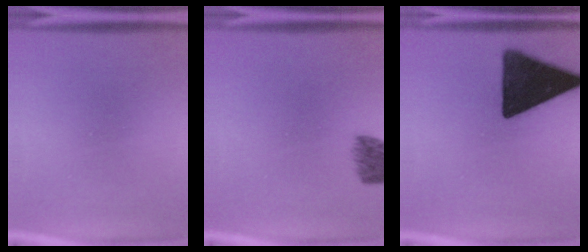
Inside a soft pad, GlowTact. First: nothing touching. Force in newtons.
{"total": 5.2}
{"total": 15.6}